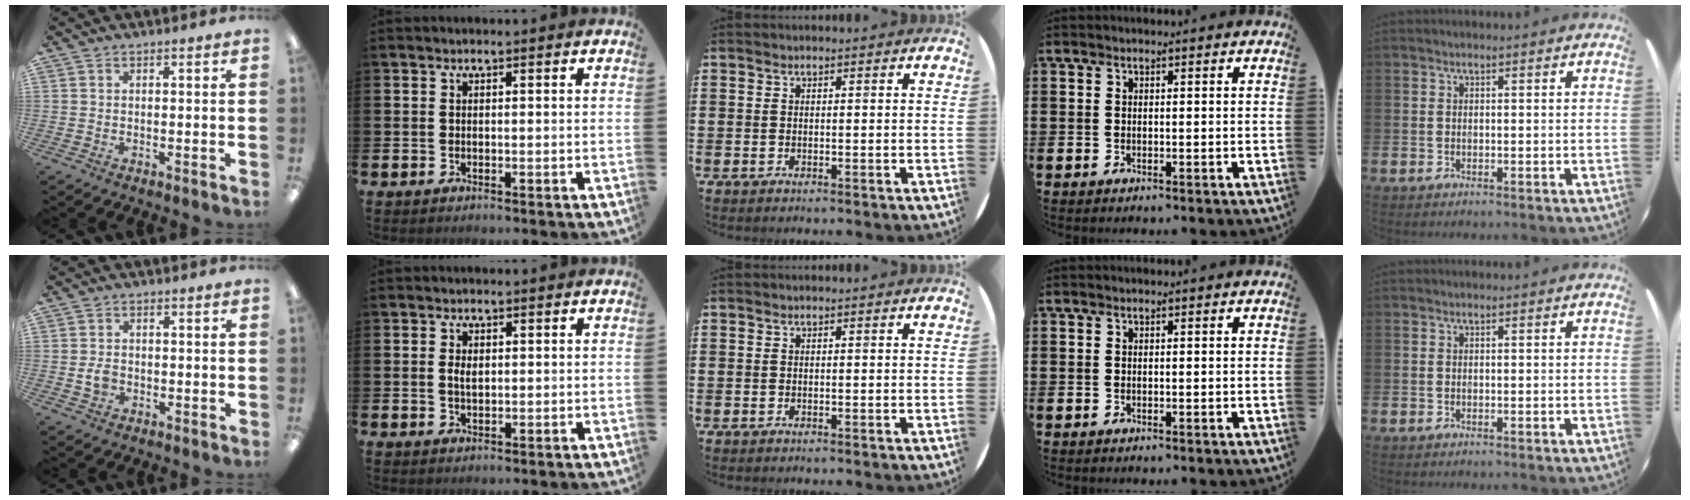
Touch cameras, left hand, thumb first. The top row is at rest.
{"thumb": {"total": 3.0, "force": [-0.6, 2.2, 1.9], "torque": [-0.033, 0.005, -0.010]}, "index": {"total": 1.7, "force": [0.4, 1.0, 1.4], "torque": [-0.017, 0.002, 0.003]}}